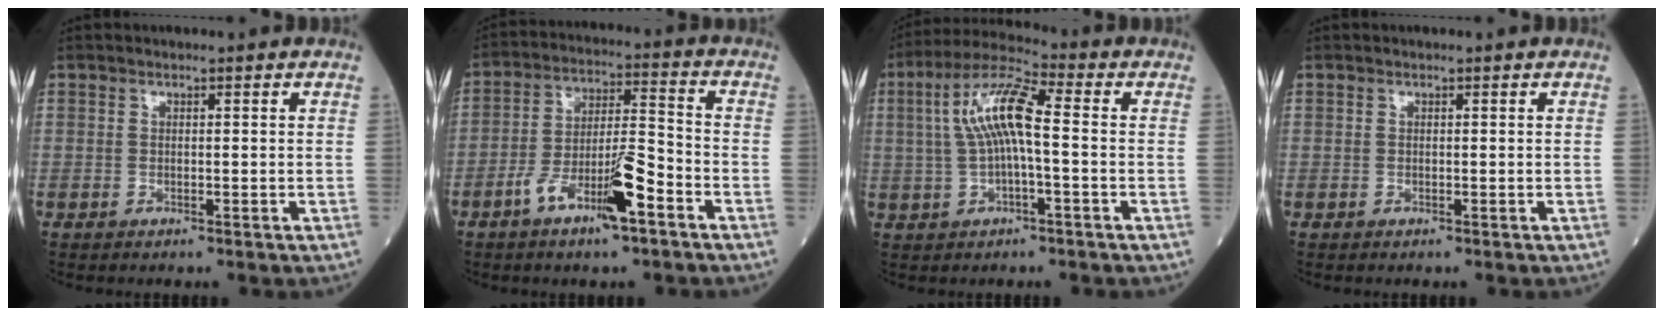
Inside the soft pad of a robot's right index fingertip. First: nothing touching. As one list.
[{"total": 10.5, "force": [-5.5, 1.8, 8.8], "torque": [-0.160, 0.004, -0.097]}, {"total": 9.7, "force": [0.7, 1.7, 9.5], "torque": [-0.192, 0.027, 0.010]}, {"total": 0.0}]